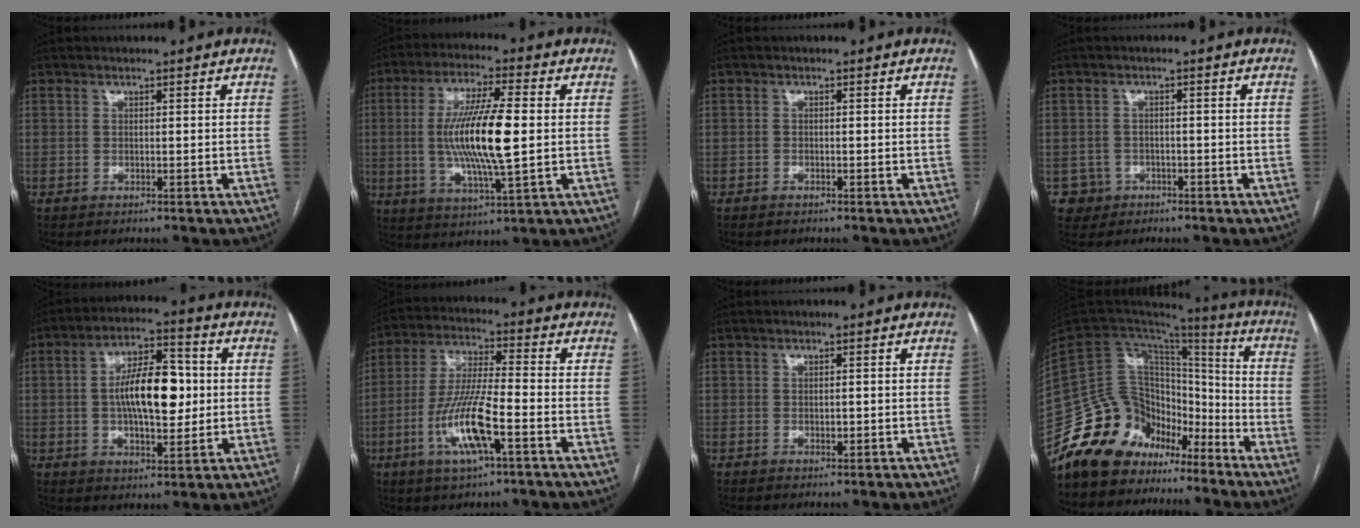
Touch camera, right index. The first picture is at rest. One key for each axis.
{"total": 13.9, "fx": 0.1, "fy": 1.7, "fz": 13.8, "tx": -0.265, "ty": -0.004, "tz": 0.000}
{"total": 0.5, "fx": -0.5, "fy": 0.2, "fz": 0.2, "tx": -0.006, "ty": 0.000, "tz": -0.008}
{"total": 3.5, "fx": -1.5, "fy": 3.2, "fz": -0.4, "tx": 0.013, "ty": 0.013, "tz": -0.025}
{"total": 12.5, "fx": 0.6, "fy": 5.0, "fz": 11.5, "tx": -0.196, "ty": 0.019, "tz": 0.011}
{"total": 11.8, "fx": -4.4, "fy": 1.5, "fz": 10.9, "tx": -0.221, "ty": -0.007, "tz": -0.082}
{"total": 1.0, "fx": -0.1, "fy": 0.6, "fz": 0.8, "tx": -0.011, "ty": -0.001, "tz": 0.000}
{"total": 16.6, "fx": -12.3, "fy": 10.4, "fz": 4.0, "tx": -0.071, "ty": 0.090, "tz": -0.213}